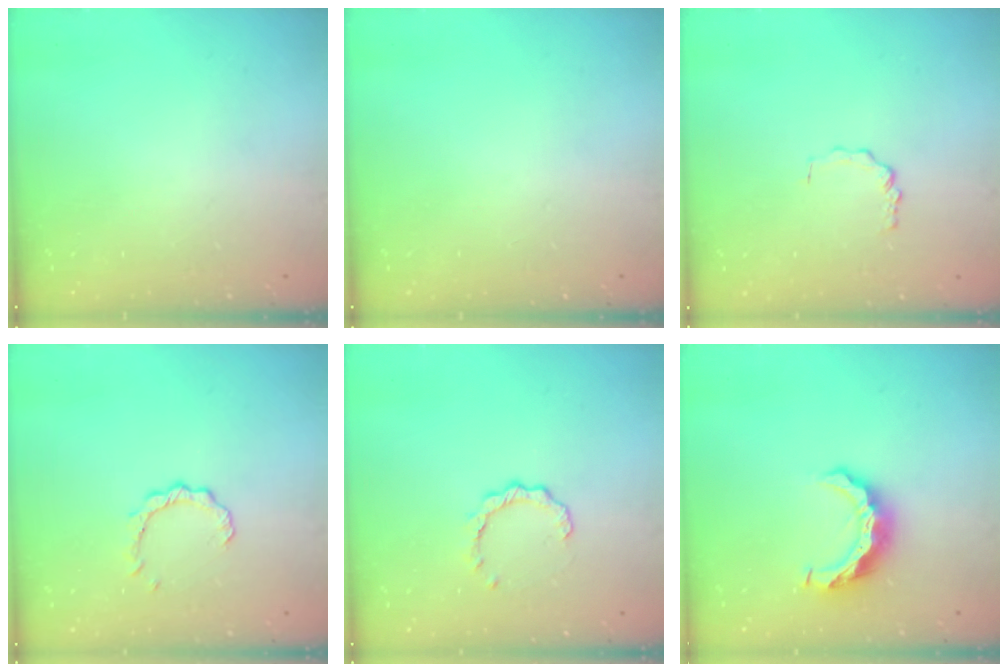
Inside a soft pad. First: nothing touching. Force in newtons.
{"total": 0.0}
{"total": 1.8, "press": 1.8, "slide": 0.3}
{"total": 2.4, "press": 2.4, "slide": 0.3}
{"total": 2.5, "press": 2.5, "slide": 0.3}
{"total": 9.6, "press": 9.5, "slide": 1.1}